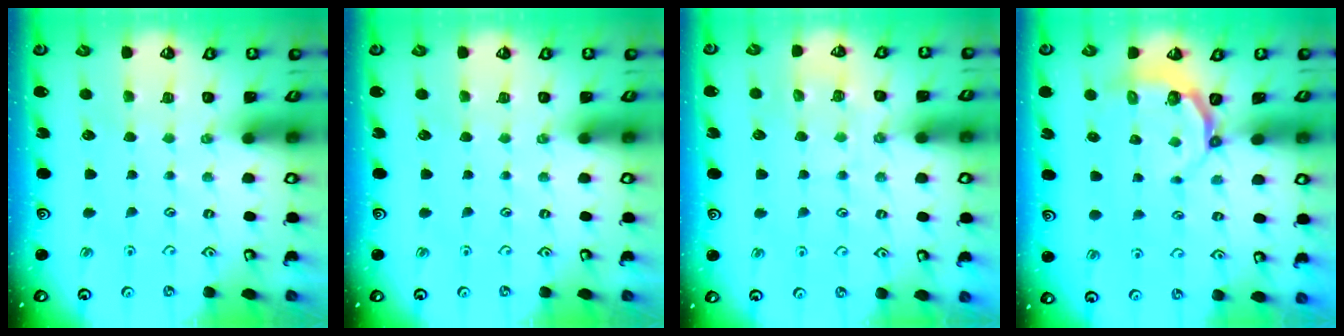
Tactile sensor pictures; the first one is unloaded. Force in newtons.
{"total": 0.0}
{"total": 7.1, "press": 7.1, "slide": 0.8}
{"total": 4.4, "press": 3.5, "slide": 2.7}